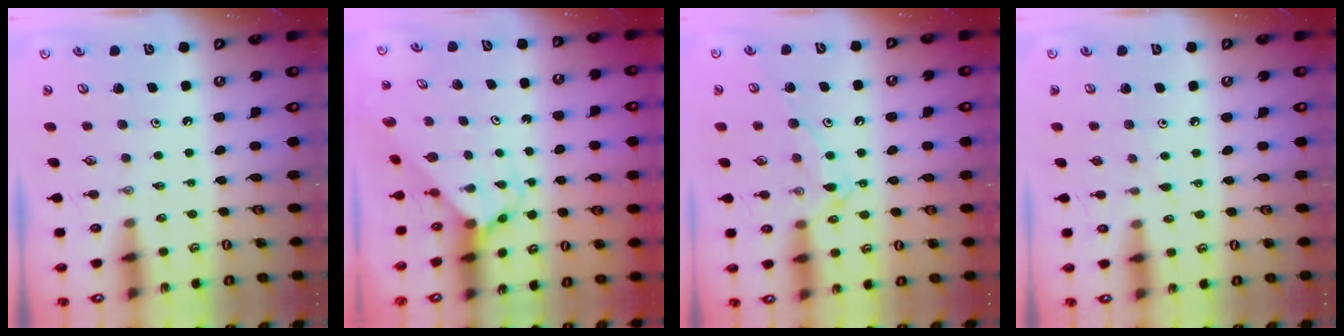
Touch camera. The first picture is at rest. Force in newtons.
{"total": 3.6, "press": 3.6, "slide": 0.3}
{"total": 11.4, "press": 11.4, "slide": 1.1}
{"total": 4.0, "press": 4.0, "slide": 0.5}